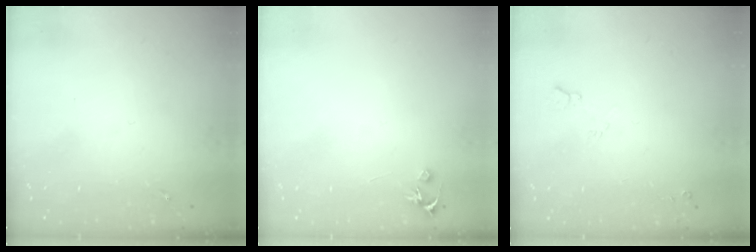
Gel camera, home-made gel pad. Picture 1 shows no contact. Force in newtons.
{"total": 3.2, "press": 3.2, "slide": 0.3}
{"total": 6.0, "press": 6.0, "slide": 1.0}